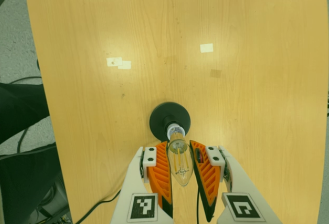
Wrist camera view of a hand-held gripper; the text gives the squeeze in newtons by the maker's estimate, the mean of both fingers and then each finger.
{"total": 17.3, "left": 18.6, "right": 16.0}